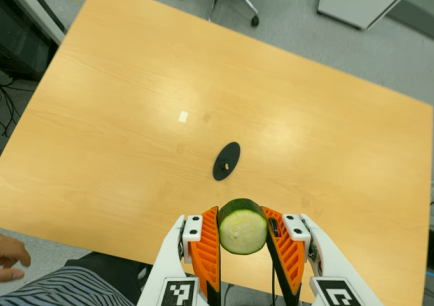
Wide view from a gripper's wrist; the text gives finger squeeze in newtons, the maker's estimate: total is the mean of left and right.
{"total": 11.4, "left": 11.7, "right": 11.2}